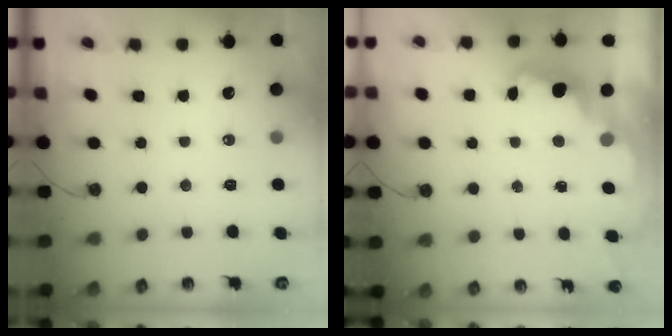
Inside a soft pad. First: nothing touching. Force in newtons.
{"total": 1.5, "press": 1.4, "slide": 0.7}